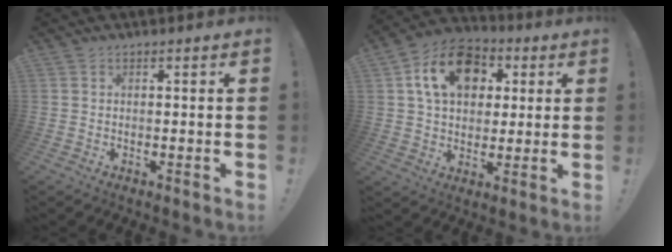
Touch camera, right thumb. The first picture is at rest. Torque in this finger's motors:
{"motor_torque": [1.78, 2.86, 0.53, -0.18, 0.07]}